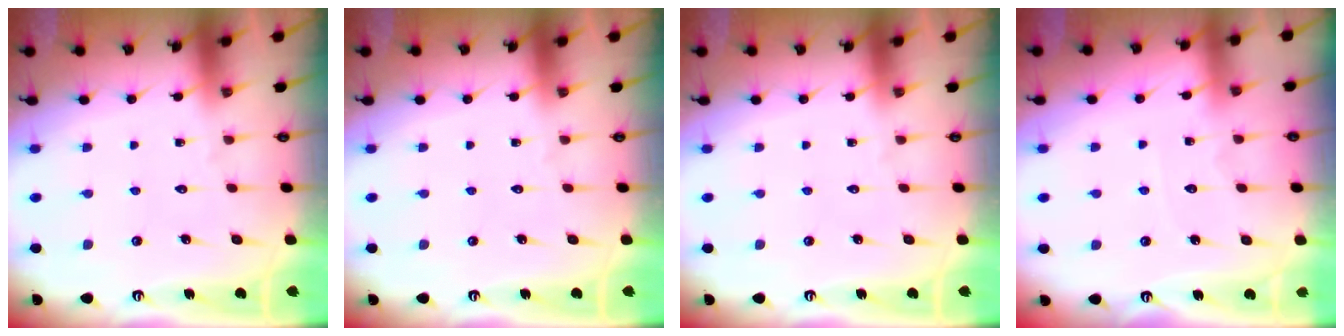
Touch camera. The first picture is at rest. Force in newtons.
{"total": 0.0}
{"total": 0.0}
{"total": 3.9, "press": 3.9, "slide": 0.5}